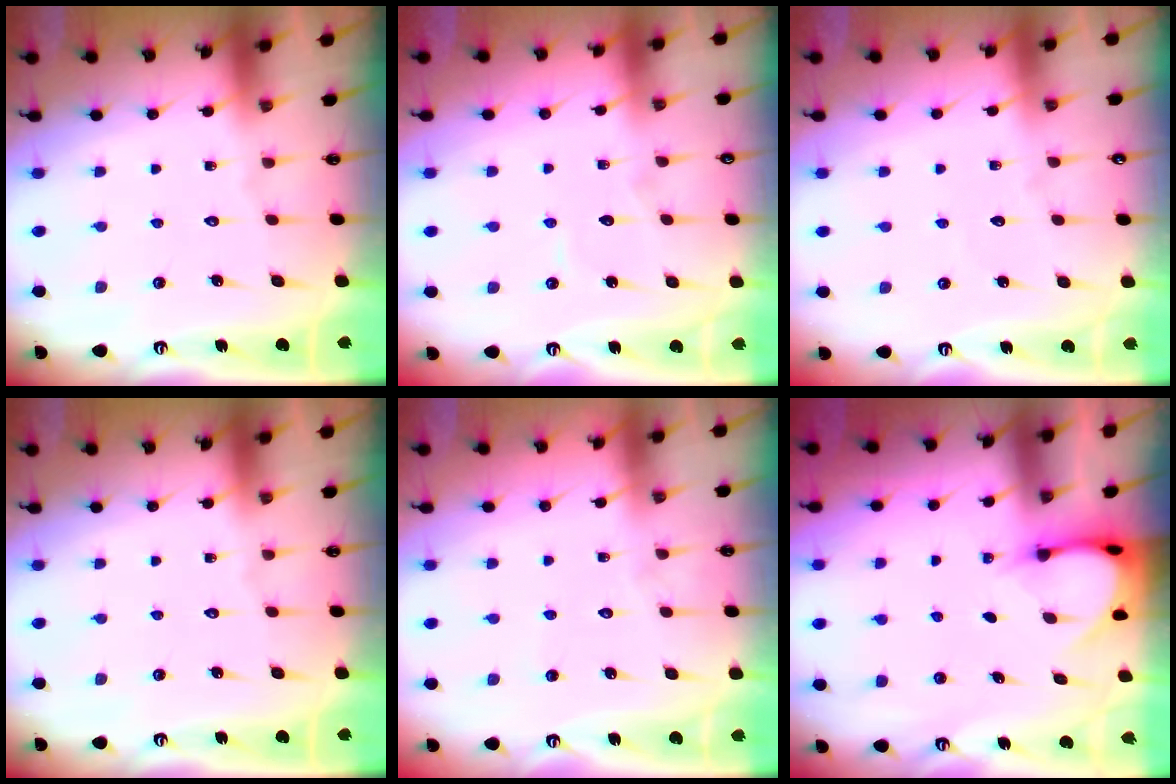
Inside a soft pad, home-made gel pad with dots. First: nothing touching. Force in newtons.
{"total": 3.4, "press": 3.4, "slide": 0.3}
{"total": 2.4, "press": 2.4, "slide": 0.2}
{"total": 0.0}
{"total": 3.0, "press": 3.0, "slide": 0.3}
{"total": 3.8, "press": 3.8, "slide": 0.3}